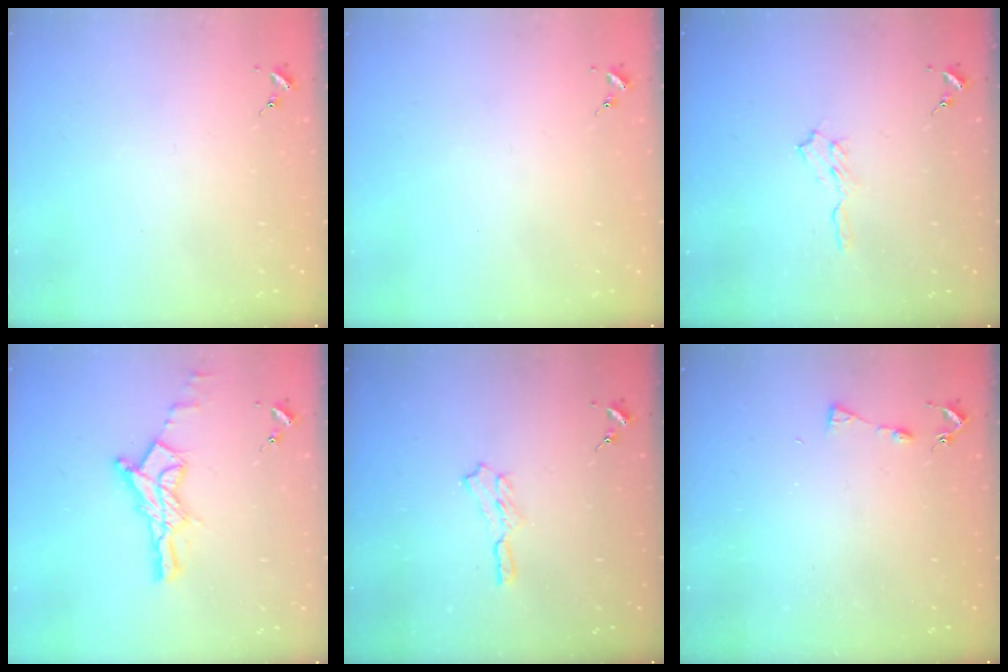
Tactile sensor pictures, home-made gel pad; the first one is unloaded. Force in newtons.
{"total": 0.0}
{"total": 5.8, "press": 5.7, "slide": 0.6}
{"total": 14.2, "press": 14.1, "slide": 1.0}
{"total": 5.5, "press": 5.5, "slide": 0.6}
{"total": 3.7, "press": 3.7, "slide": 0.5}